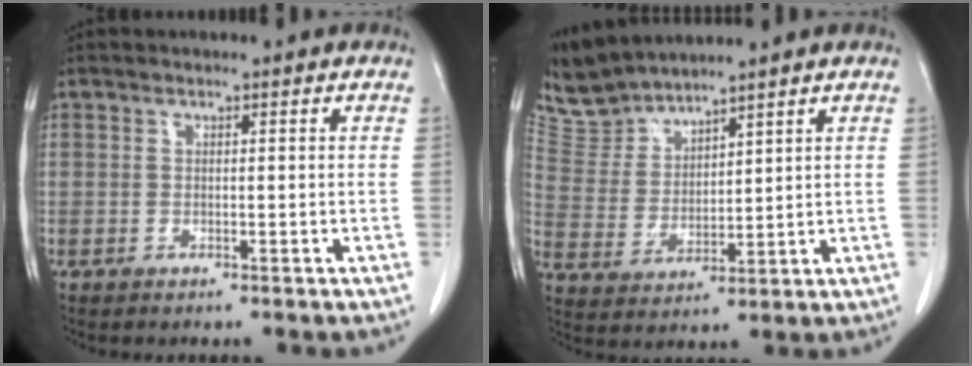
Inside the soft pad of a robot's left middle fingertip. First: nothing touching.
{"total": 6.9, "force": [6.9, 0.9, 0.5], "torque": [-0.028, 0.009, 0.152]}